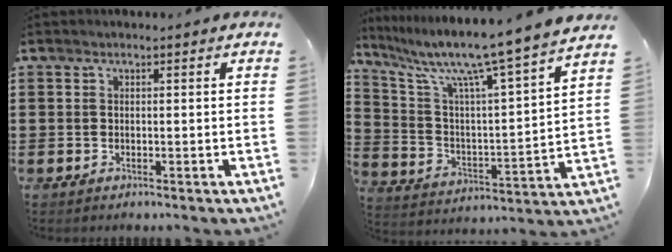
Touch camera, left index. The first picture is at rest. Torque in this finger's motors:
{"motor_torque": [1.56, -0.58, 0.41, 0.21]}